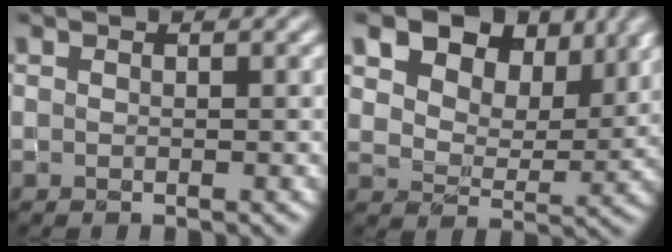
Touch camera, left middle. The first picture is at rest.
{"total": 11.9, "force": [7.4, 6.9, 6.3], "torque": [-0.116, 0.008, 0.120]}